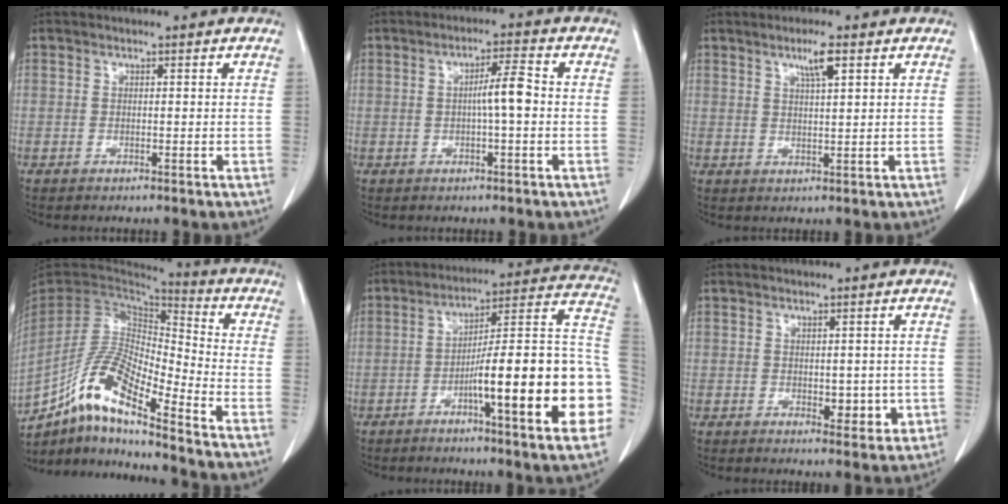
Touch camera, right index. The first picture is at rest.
{"total": 4.6, "force": [-0.2, 0.3, 4.5], "torque": [-0.076, 0.009, -0.003]}
{"total": 3.7, "force": [2.0, 0.1, 3.1], "torque": [-0.057, -0.001, 0.036]}
{"total": 14.8, "force": [-9.9, 2.0, 10.8], "torque": [-0.211, 0.000, -0.187]}
{"total": 22.3, "force": [-6.2, 1.9, 21.4], "torque": [-0.212, 0.022, -0.085]}
{"total": 4.2, "force": [-0.6, 2.4, 3.4], "torque": [-0.032, -0.001, 0.001]}